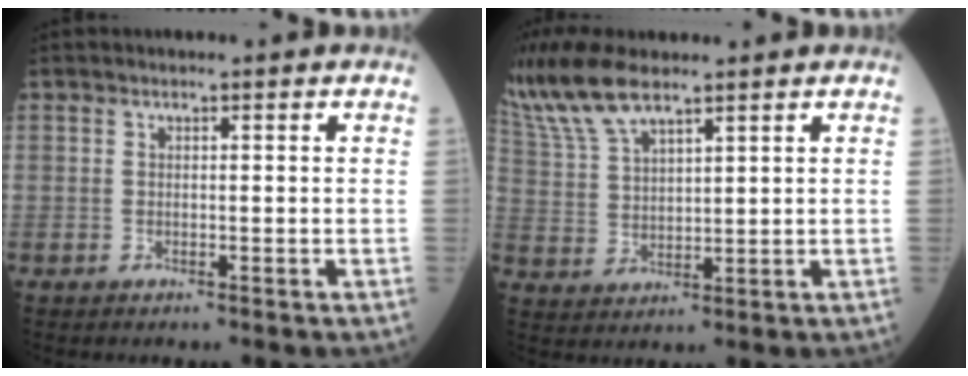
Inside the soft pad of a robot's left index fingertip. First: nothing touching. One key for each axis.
{"total": 10.9, "fx": 8.6, "fy": 2.8, "fz": 6.1, "tx": -0.138, "ty": 0.014, "tz": 0.178}